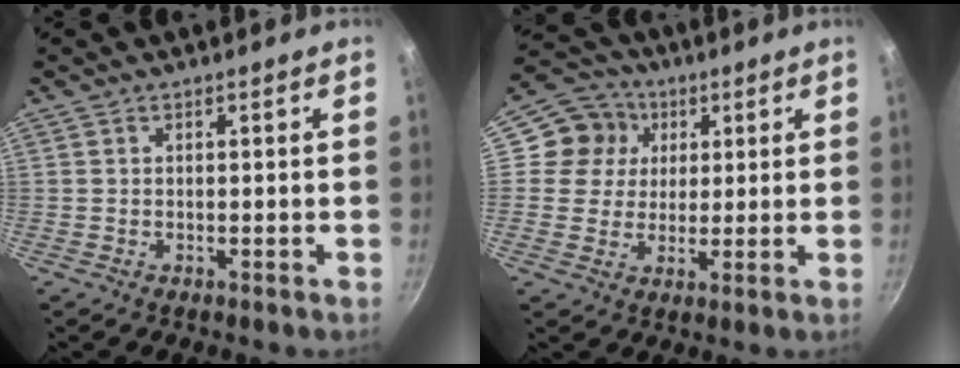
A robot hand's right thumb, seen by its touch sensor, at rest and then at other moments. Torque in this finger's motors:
{"motor_torque": [-0.30, 0.22, -0.15, -0.13, 0.01]}